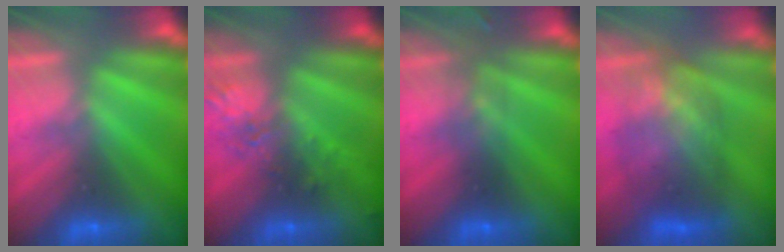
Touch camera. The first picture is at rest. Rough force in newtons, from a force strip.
{"total": 2.4}
{"total": 2.9}
{"total": 7.5}